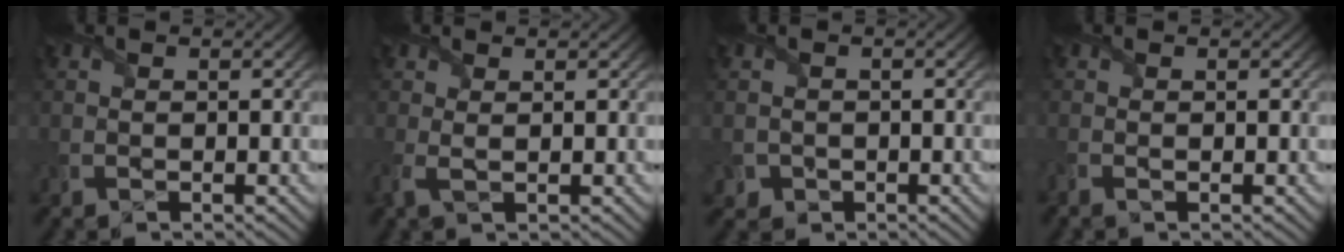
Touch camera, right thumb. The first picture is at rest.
{"total": 2.1, "force": [0.5, 1.0, 1.7], "torque": [-0.054, 0.000, 0.005]}
{"total": 1.5, "force": [-0.4, 1.4, -0.2], "torque": [0.005, -0.001, -0.007]}
{"total": 0.8, "force": [-0.5, 0.4, 0.5], "torque": [-0.020, -0.003, -0.014]}